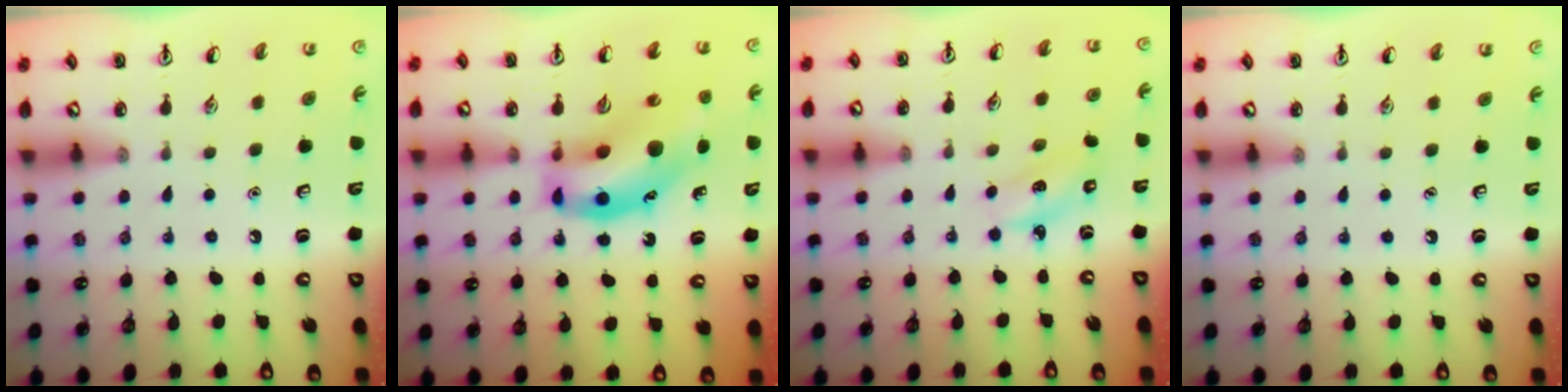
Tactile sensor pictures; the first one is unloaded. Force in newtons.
{"total": 17.1, "press": 16.6, "slide": 3.8}
{"total": 2.2, "press": 2.1, "slide": 0.5}
{"total": 0.0}